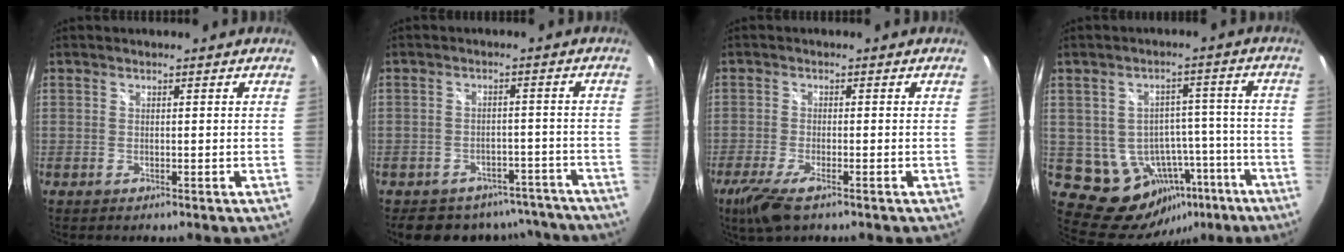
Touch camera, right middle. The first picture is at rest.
{"total": 12.5, "force": [-10.4, 6.3, 3.2], "torque": [-0.064, 0.025, -0.116]}
{"total": 6.4, "force": [-4.2, 1.5, 4.6], "torque": [-0.111, -0.023, -0.079]}
{"total": 13.9, "force": [-6.4, 11.0, 5.6], "torque": [-0.098, 0.037, -0.043]}